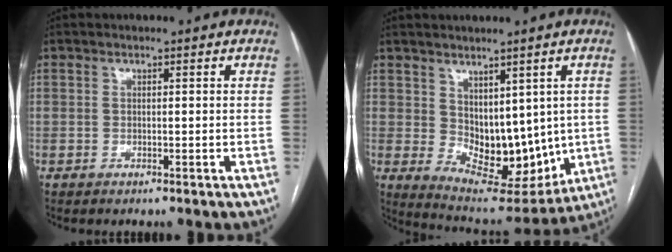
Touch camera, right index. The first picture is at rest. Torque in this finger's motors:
{"motor_torque": [0.60, 0.39, 0.15, 0.03]}